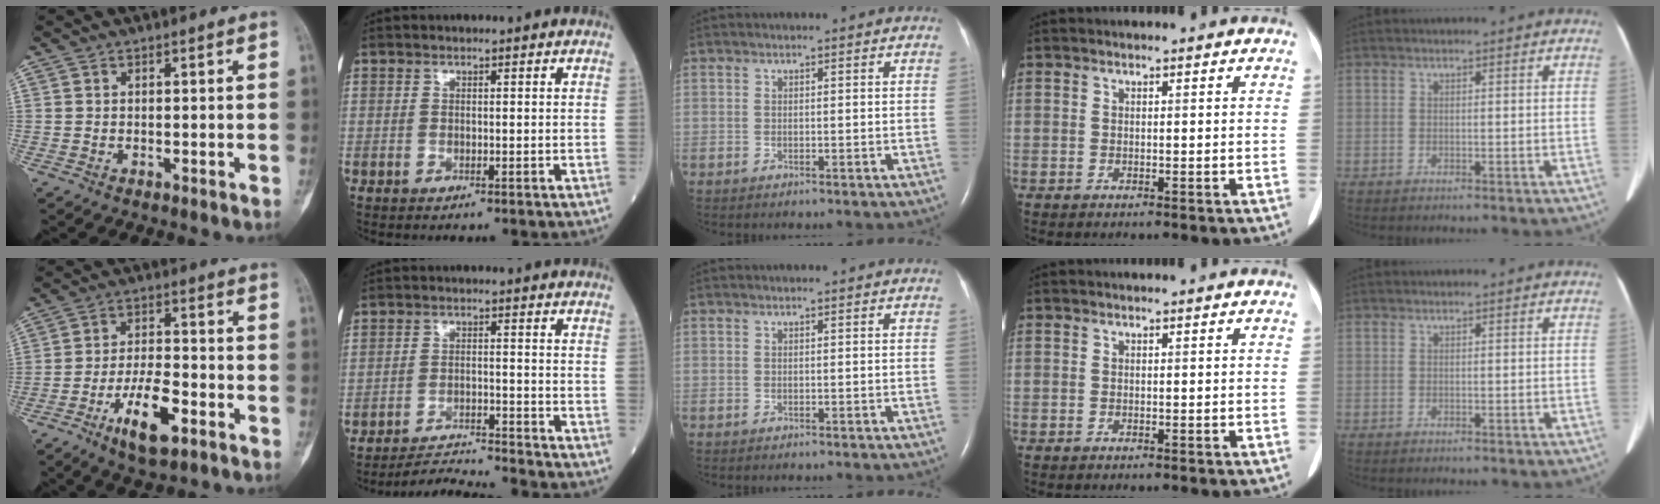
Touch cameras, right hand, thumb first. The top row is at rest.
{"thumb": {"total": 10.5, "force": [-5.1, 4.0, 8.2], "torque": [-0.143, 0.025, -0.089]}, "index": {"total": 6.9, "force": [-6.5, -2.0, -0.3], "torque": [-0.002, -0.006, -0.116]}}